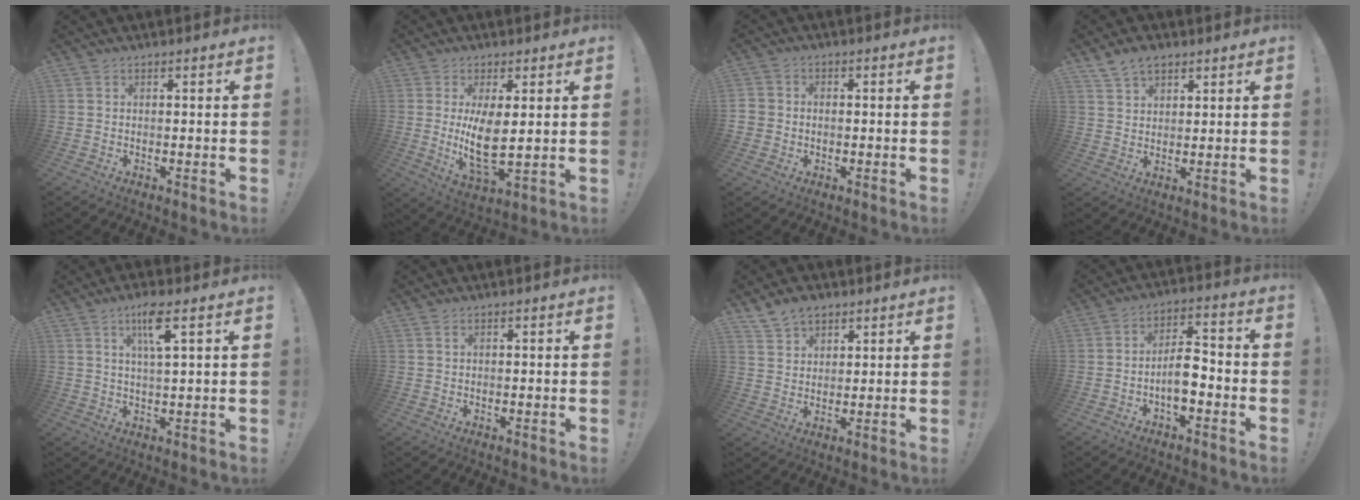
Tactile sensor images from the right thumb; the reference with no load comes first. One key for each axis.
{"total": 10.4, "fx": 1.8, "fy": 4.3, "fz": 9.2, "tx": -0.175, "ty": -0.029, "tz": 0.028}
{"total": 3.0, "fx": -0.9, "fy": 2.7, "fz": 1.0, "tx": -0.010, "ty": 0.007, "tz": -0.016}
{"total": 6.3, "fx": 4.4, "fy": 3.7, "fz": 2.5, "tx": -0.038, "ty": -0.019, "tz": 0.083}
{"total": 7.7, "fx": 3.9, "fy": 1.2, "fz": 6.5, "tx": -0.103, "ty": -0.007, "tz": 0.058}
{"total": 0.9, "fx": 0.6, "fy": 0.4, "fz": 0.6, "tx": -0.017, "ty": 0.003, "tz": 0.012}
{"total": 7.0, "fx": 5.0, "fy": 4.4, "fz": 2.0, "tx": -0.035, "ty": -0.022, "tz": 0.096}
{"total": 8.6, "fx": -2.8, "fy": 4.1, "fz": 7.0, "tx": -0.117, "ty": 0.014, "tz": -0.051}